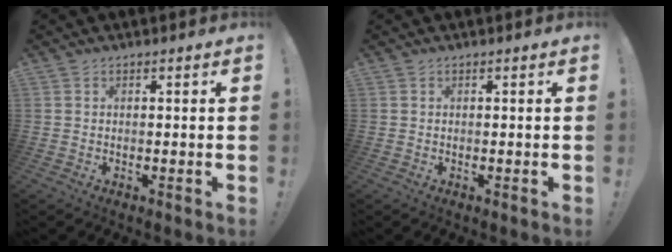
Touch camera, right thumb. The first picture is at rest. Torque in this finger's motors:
{"motor_torque": [0.00, 0.00, 0.00, 0.00, 0.00]}